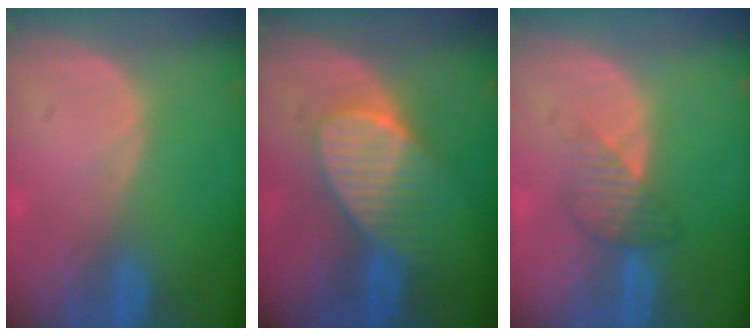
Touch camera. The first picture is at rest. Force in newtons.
{"total": 7.0, "press": 6.9, "slide": 0.8}
{"total": 3.3, "press": 3.3, "slide": 0.2}